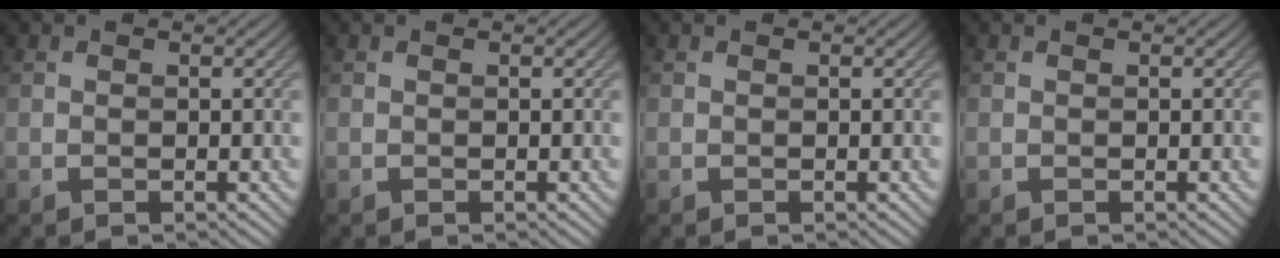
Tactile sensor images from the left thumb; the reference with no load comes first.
{"total": 0.0}
{"total": 0.0}
{"total": 0.0}